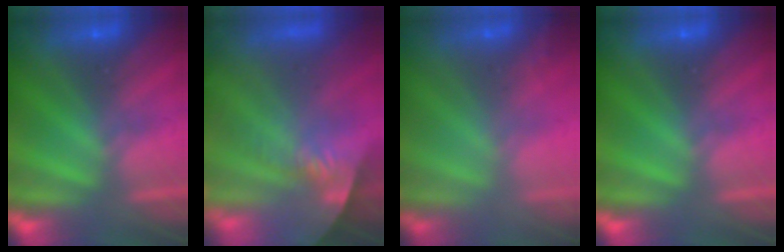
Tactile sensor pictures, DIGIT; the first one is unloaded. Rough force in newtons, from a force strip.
{"total": 8.7}
{"total": 1.4}
{"total": 0.0}